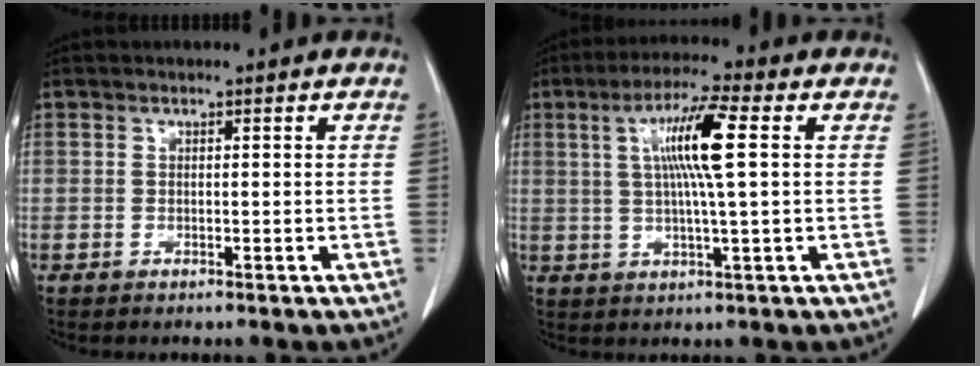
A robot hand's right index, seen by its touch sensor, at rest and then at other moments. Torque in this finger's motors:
{"motor_torque": [0.93, -0.07, 0.37, 0.14]}